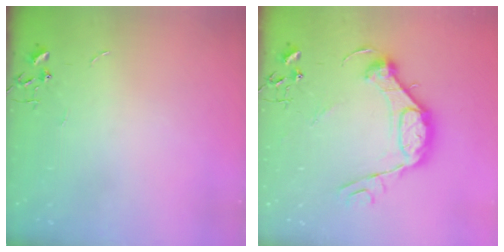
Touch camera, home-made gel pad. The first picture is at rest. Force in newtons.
{"total": 15.0, "press": 14.9, "slide": 0.6}